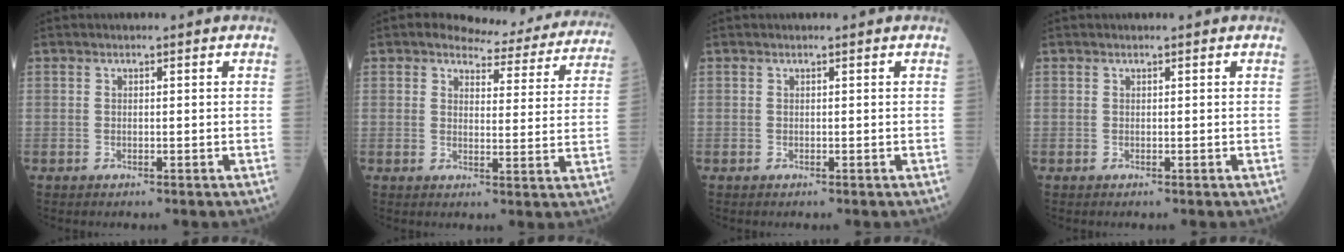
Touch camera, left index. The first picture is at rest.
{"total": 12.8, "force": [11.8, 4.1, 2.8], "torque": [-0.013, -0.018, 0.118]}
{"total": 0.0}
{"total": 0.0}